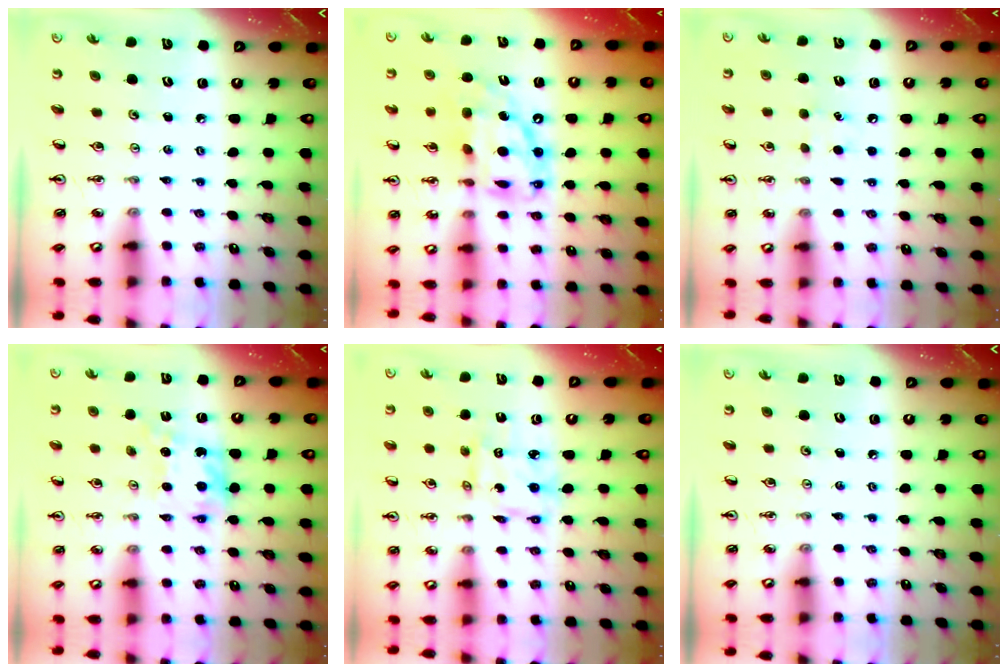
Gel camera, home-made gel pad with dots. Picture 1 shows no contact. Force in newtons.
{"total": 15.2, "press": 15.1, "slide": 1.4}
{"total": 6.6, "press": 6.5, "slide": 0.7}
{"total": 8.7, "press": 8.7, "slide": 0.4}
{"total": 6.4, "press": 6.4, "slide": 0.3}
{"total": 0.0}